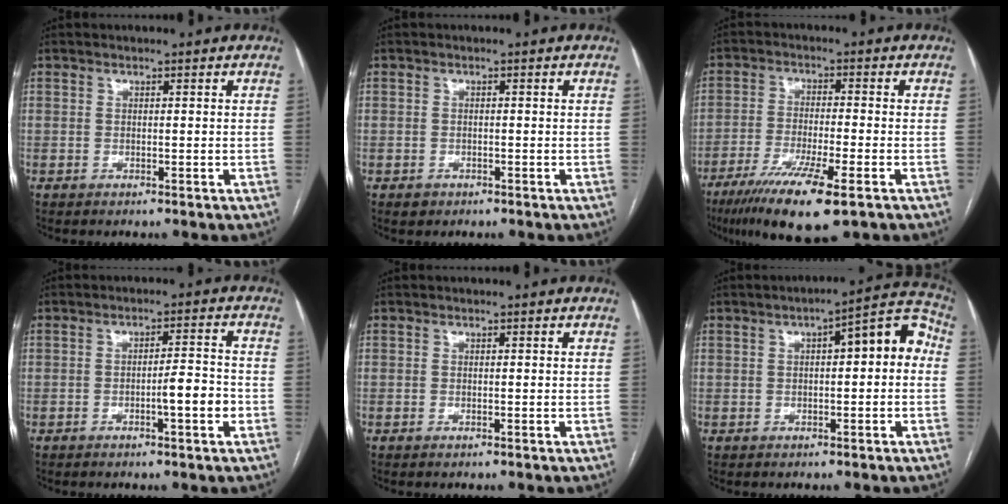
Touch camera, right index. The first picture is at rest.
{"total": 1.4, "force": [-0.8, 1.1, 0.2], "torque": [-0.002, 0.003, -0.010]}
{"total": 12.2, "force": [-7.2, 1.1, 9.8], "torque": [-0.172, -0.032, -0.119]}
{"total": 4.7, "force": [-1.8, 0.4, 4.4], "torque": [-0.063, 0.007, -0.025]}
{"total": 0.0}
{"total": 8.7, "force": [1.0, 2.4, 8.4], "torque": [-0.105, 0.040, 0.008]}